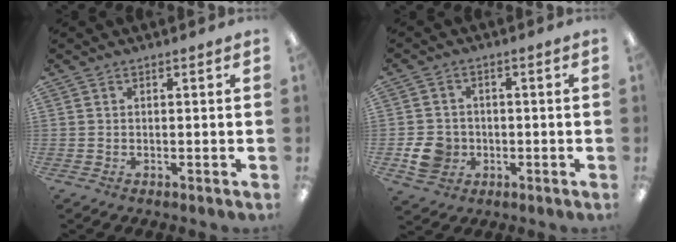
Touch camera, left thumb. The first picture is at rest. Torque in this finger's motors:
{"motor_torque": [-0.09, 0.14, 0.03, -0.04, 0.00]}